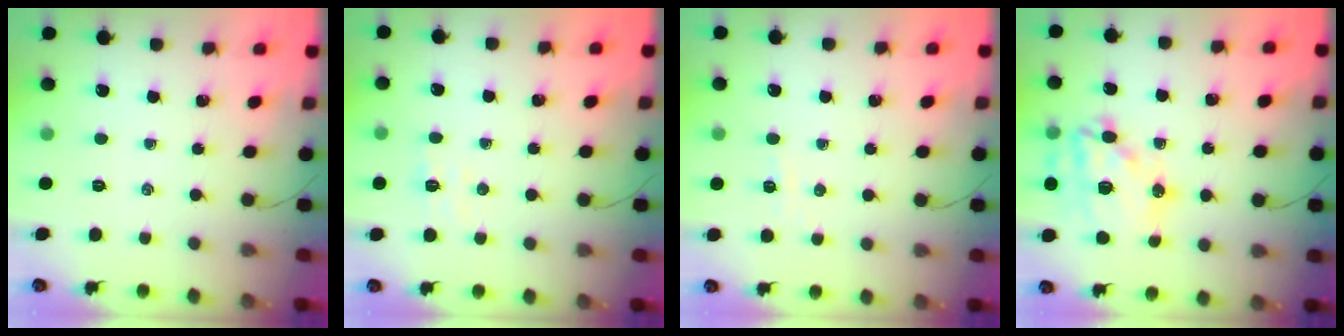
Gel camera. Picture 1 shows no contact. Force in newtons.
{"total": 5.7, "press": 5.6, "slide": 0.9}
{"total": 2.4, "press": 2.3, "slide": 0.6}
{"total": 17.5, "press": 17.1, "slide": 3.7}